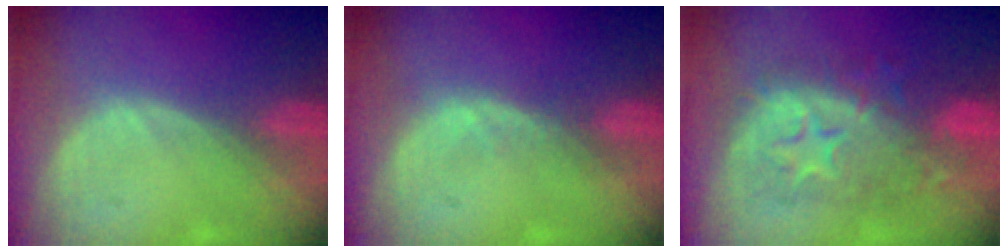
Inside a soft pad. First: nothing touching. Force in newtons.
{"total": 1.1, "press": 1.1, "slide": 0.3}
{"total": 9.9, "press": 9.9, "slide": 0.5}